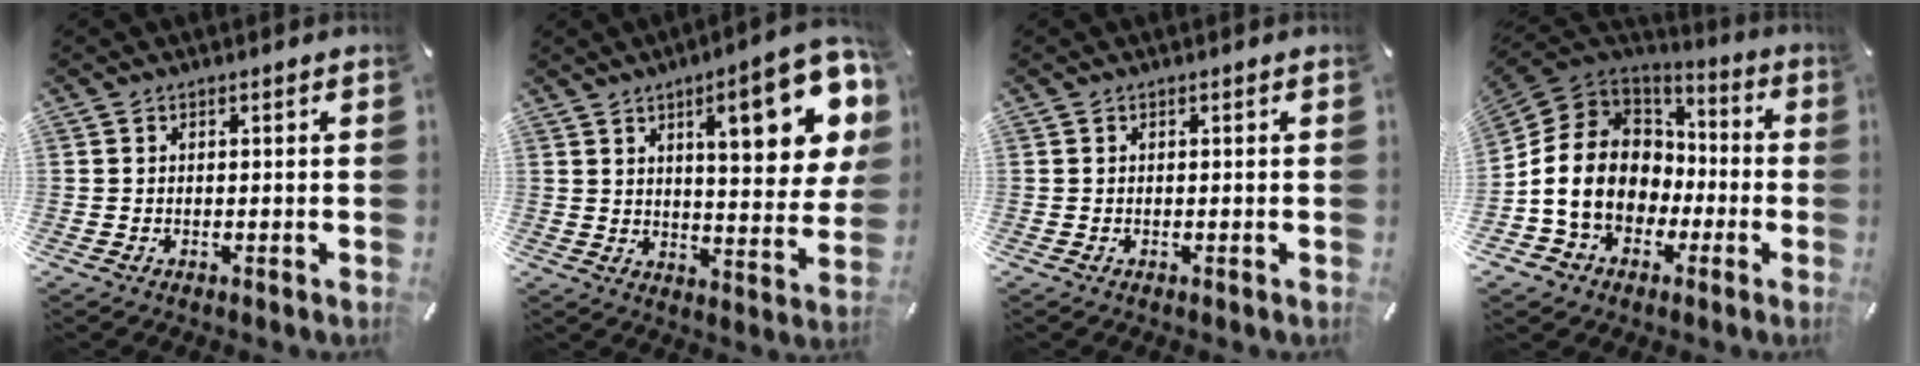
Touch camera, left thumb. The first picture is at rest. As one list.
[{"total": 20.4, "force": [8.8, 6.3, 17.2], "torque": [-0.243, -0.040, 0.127]}, {"total": 0.0}, {"total": 14.4, "force": [-2.9, 12.4, 6.7], "torque": [-0.166, 0.013, -0.047]}]